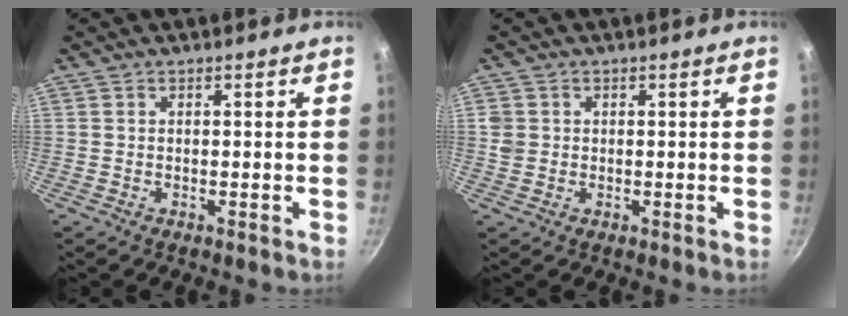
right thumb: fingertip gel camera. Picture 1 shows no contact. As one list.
[{"total": 2.5, "force": [0.3, 2.2, 1.0], "torque": [-0.013, 0.000, 0.009]}]